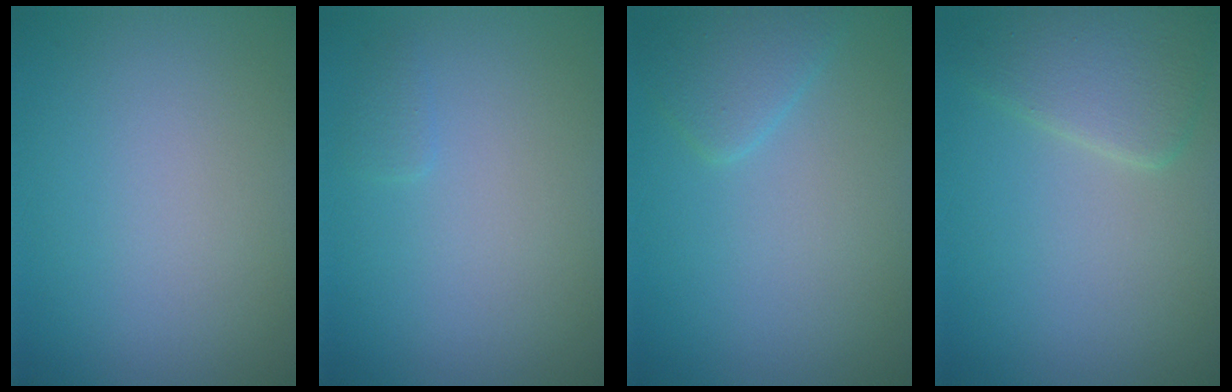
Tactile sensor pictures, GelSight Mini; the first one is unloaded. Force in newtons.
{"total": 0.6, "press": 0.6, "slide": 0.0}
{"total": 2.2, "press": 2.2, "slide": 0.1}
{"total": 3.5, "press": 3.5, "slide": 0.1}